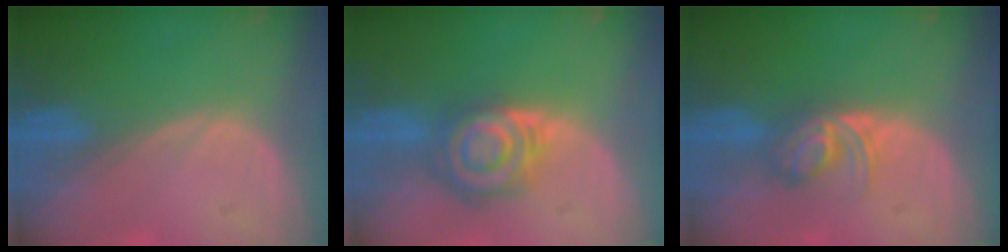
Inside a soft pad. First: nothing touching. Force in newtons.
{"total": 7.9, "press": 6.9, "slide": 3.7}
{"total": 5.7, "press": 4.9, "slide": 2.9}